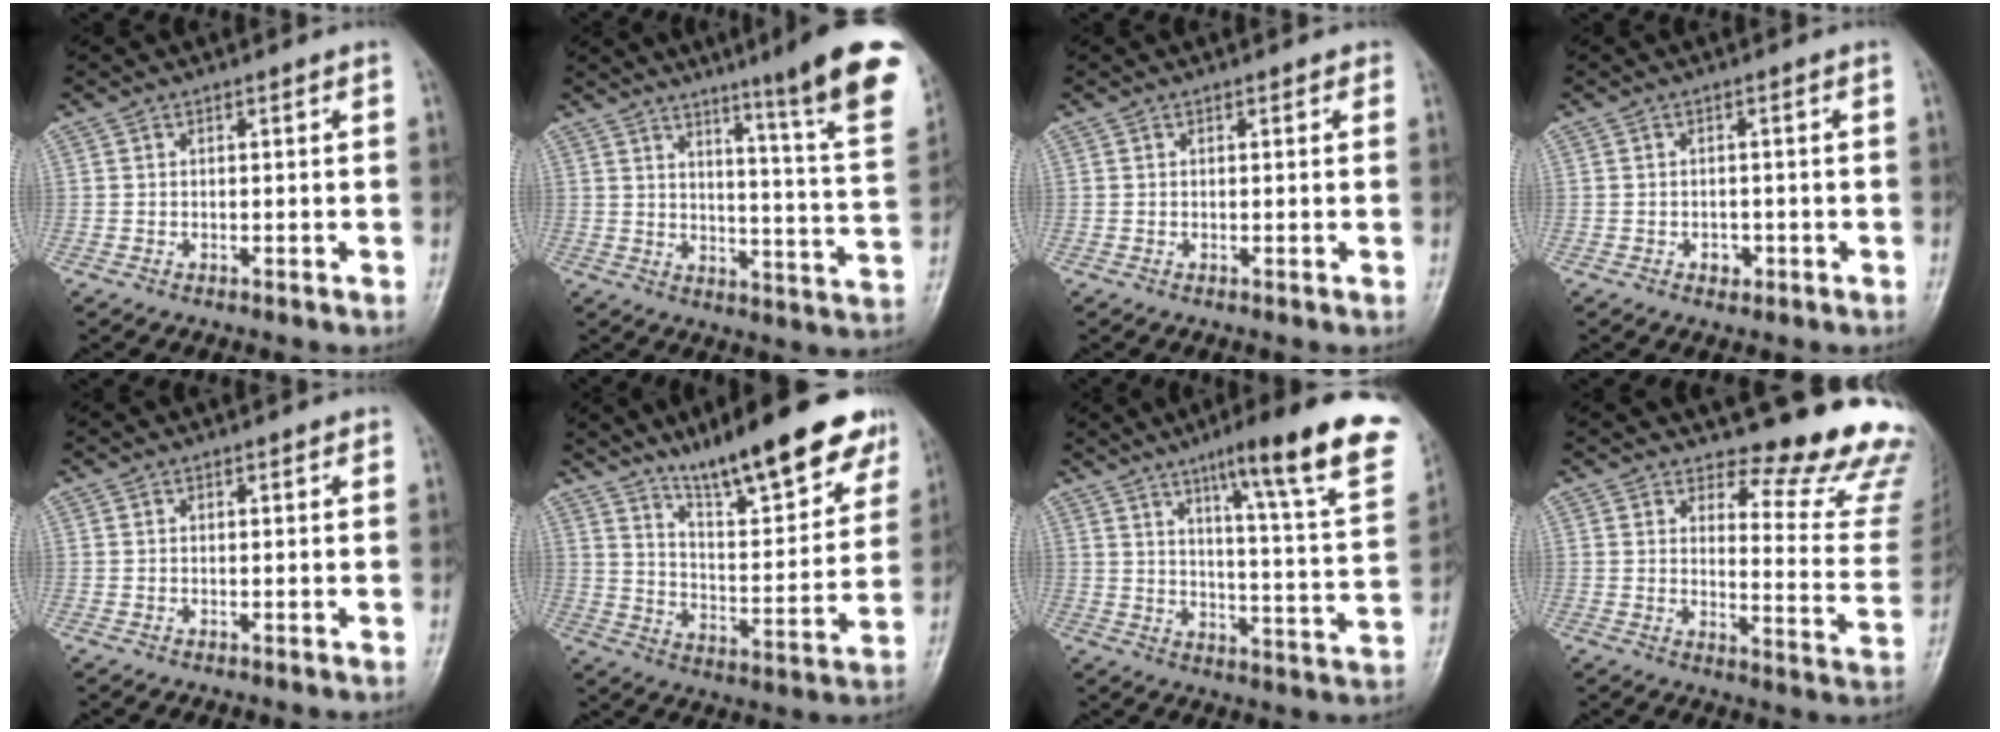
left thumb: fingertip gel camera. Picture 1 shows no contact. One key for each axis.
{"total": 19.5, "fx": 12.5, "fy": 1.0, "fz": 15.0, "tx": -0.173, "ty": -0.074, "tz": 0.159}
{"total": 0.8, "fx": 0.5, "fy": 0.6, "fz": 0.4, "tx": 0.005, "ty": 0.000, "tz": 0.000}
{"total": 2.0, "fx": -0.8, "fy": 1.5, "fz": 0.9, "tx": -0.003, "ty": 0.004, "tz": -0.008}
{"total": 0.6, "fx": 0.4, "fy": 0.4, "fz": 0.3, "tx": -0.001, "ty": -0.001, "tz": 0.001}
{"total": 20.0, "fx": 14.5, "fy": 4.8, "fz": 12.8, "tx": -0.151, "ty": -0.073, "tz": 0.231}
{"total": 22.7, "fx": 13.8, "fy": 2.8, "fz": 17.8, "tx": -0.225, "ty": -0.053, "tz": 0.188}
{"total": 16.3, "fx": 14.8, "fy": 3.8, "fz": 5.6, "tx": -0.024, "ty": -0.165, "tz": 0.163}